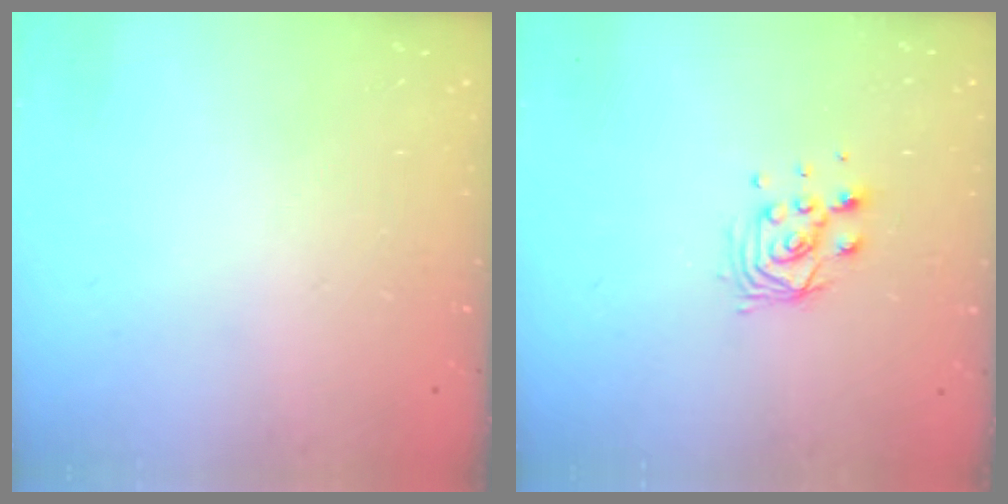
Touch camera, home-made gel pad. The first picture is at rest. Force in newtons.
{"total": 7.0, "press": 7.0, "slide": 0.4}